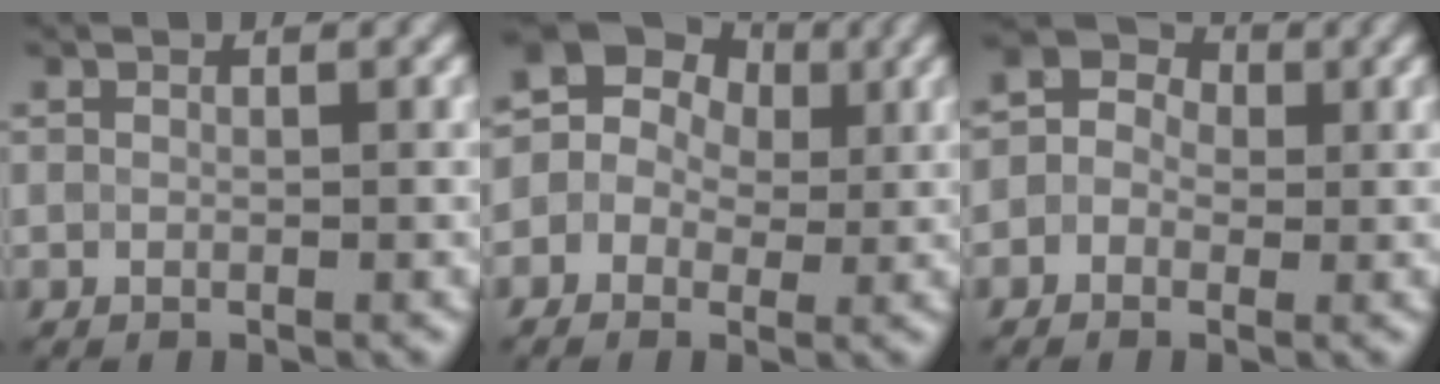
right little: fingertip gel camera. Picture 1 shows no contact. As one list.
[{"total": 8.3, "force": [2.3, 6.8, 4.1], "torque": [-0.070, 0.037, -0.011]}, {"total": 3.2, "force": [-0.1, 2.7, 1.7], "torque": [-0.016, 0.012, -0.014]}]